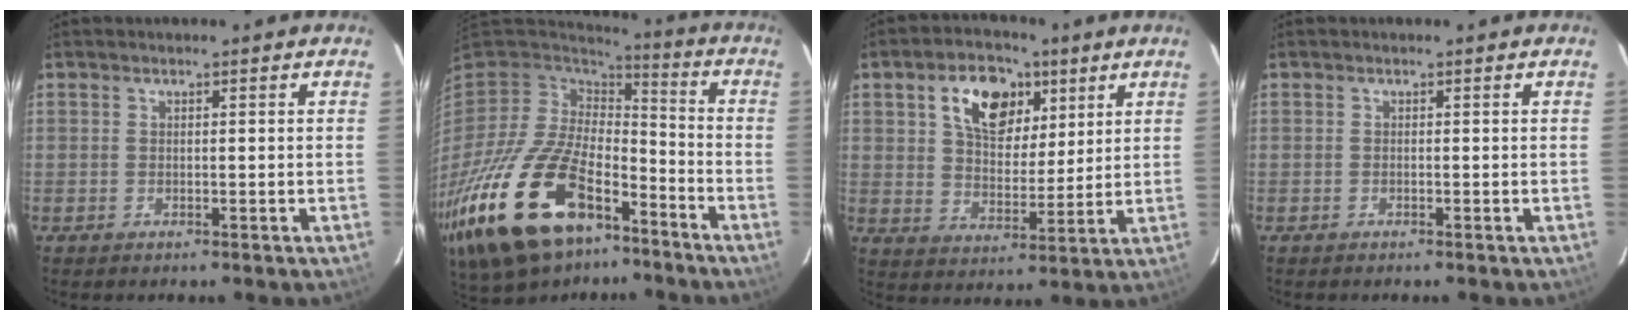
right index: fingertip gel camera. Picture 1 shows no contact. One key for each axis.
{"total": 29.4, "fx": -17.1, "fy": 14.8, "fz": 18.8, "tx": -0.407, "ty": -0.042, "tz": -0.281}
{"total": 12.7, "fx": 5.8, "fy": 7.8, "fz": 8.1, "tx": -0.133, "ty": 0.020, "tz": 0.100}
{"total": 0.0}